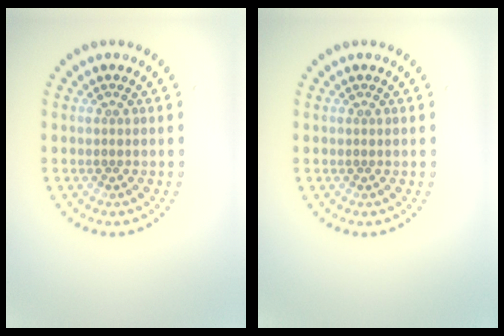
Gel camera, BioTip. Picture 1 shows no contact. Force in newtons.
{"total": 0.0}